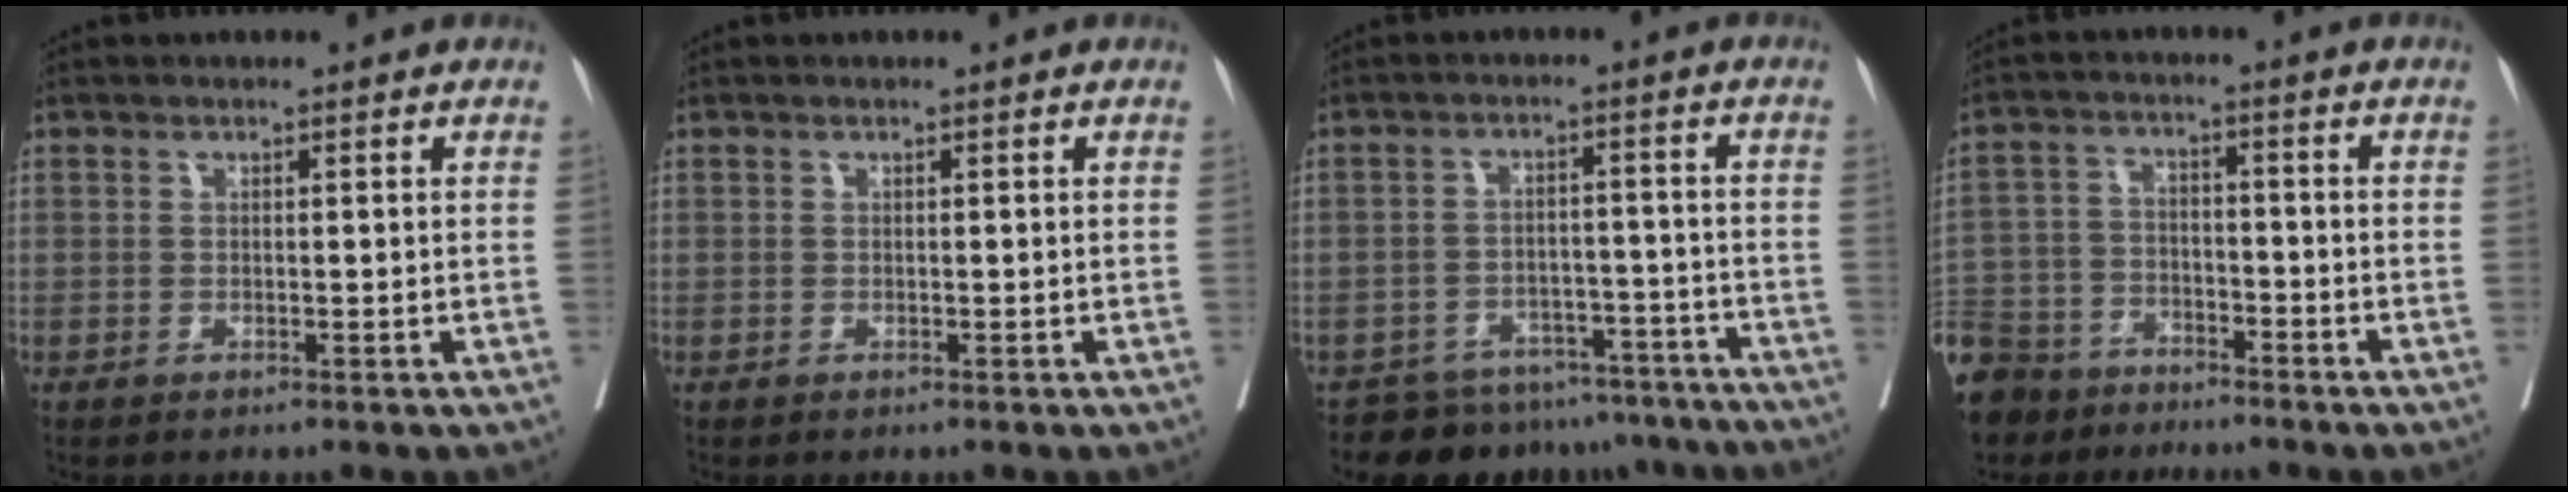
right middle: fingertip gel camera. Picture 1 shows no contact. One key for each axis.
{"total": 0.0}
{"total": 13.7, "fx": -12.1, "fy": 5.6, "fz": 2.8, "tx": -0.025, "ty": 0.018, "tz": -0.149}
{"total": 17.2, "fx": -13.3, "fy": 9.2, "fz": 5.8, "tx": -0.192, "ty": -0.014, "tz": -0.231}